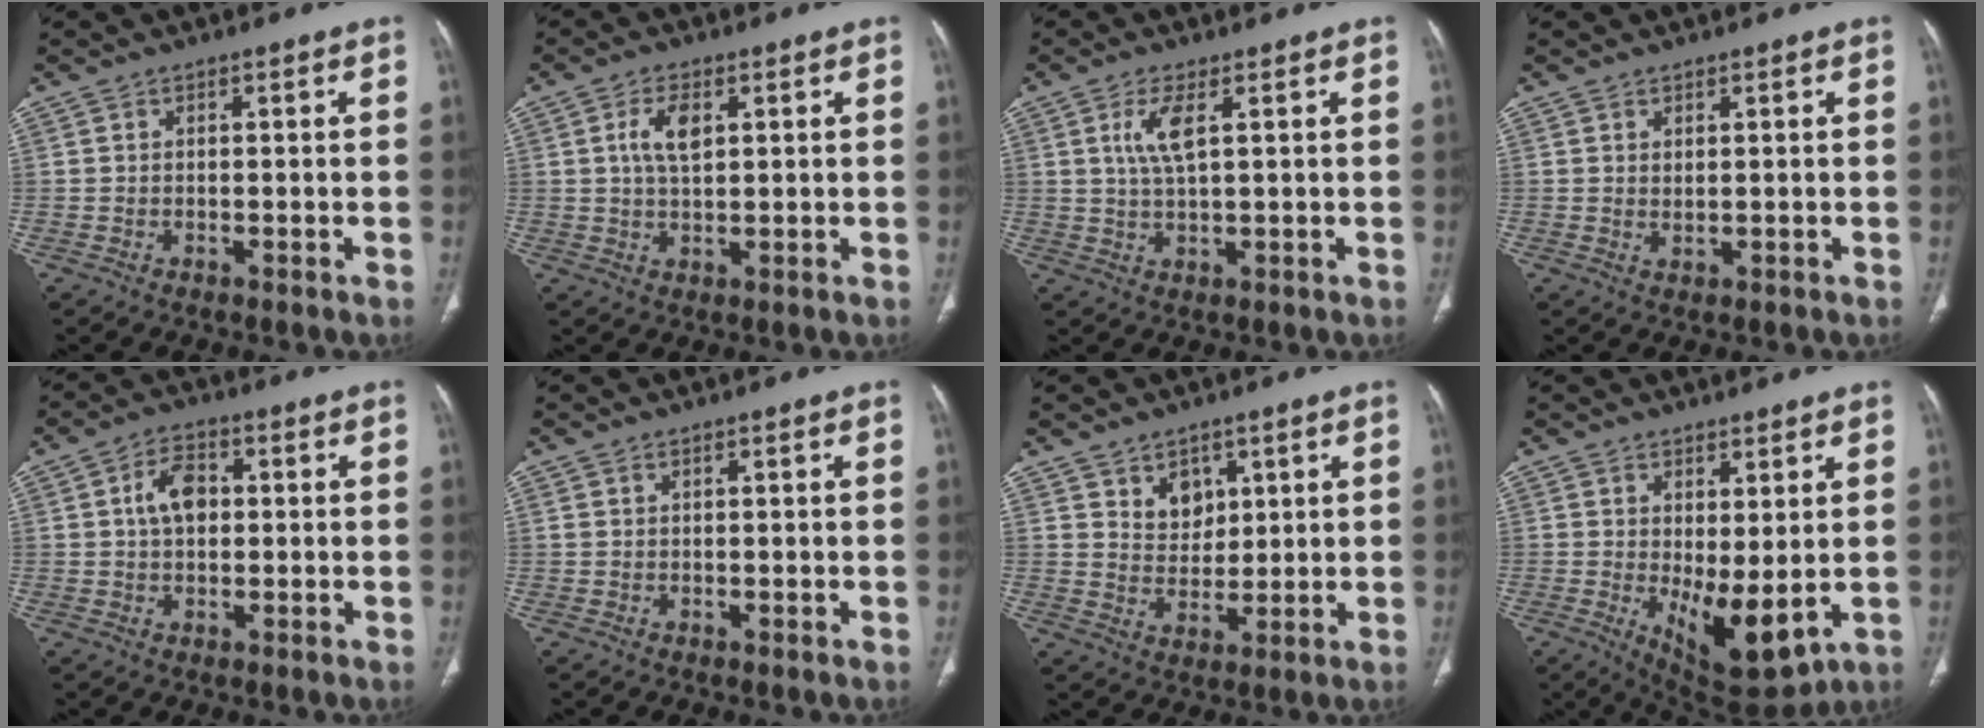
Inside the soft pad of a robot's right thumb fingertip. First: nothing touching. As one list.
[{"total": 5.1, "force": [1.5, 2.5, 4.1], "torque": [-0.081, -0.001, 0.030]}, {"total": 4.8, "force": [1.6, 1.2, 4.4], "torque": [-0.102, -0.006, 0.039]}, {"total": 1.0, "force": [0.5, 0.3, 0.8], "torque": [-0.015, -0.008, 0.014]}, {"total": 6.1, "force": [0.9, 3.9, 4.5], "torque": [-0.072, 0.010, 0.010]}, {"total": 0.5, "force": [0.4, 0.2, 0.3], "torque": [-0.007, 0.005, 0.010]}, {"total": 5.4, "force": [2.9, 3.9, 2.3], "torque": [-0.012, -0.024, 0.056]}, {"total": 9.8, "force": [-0.6, 4.0, 8.9], "torque": [-0.131, -0.021, 0.013]}]